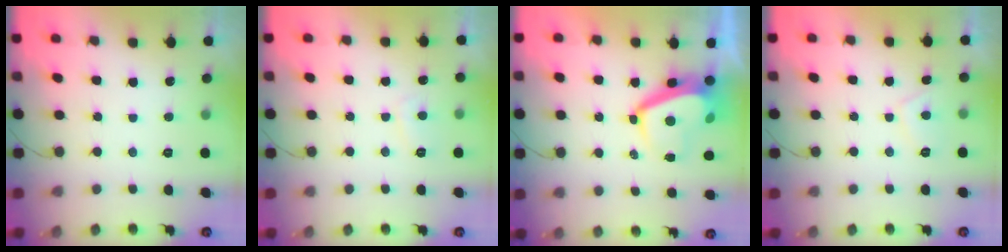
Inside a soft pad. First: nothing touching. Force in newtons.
{"total": 2.9, "press": 2.9, "slide": 0.5}
{"total": 8.1, "press": 8.0, "slide": 1.0}
{"total": 2.8, "press": 2.8, "slide": 0.7}